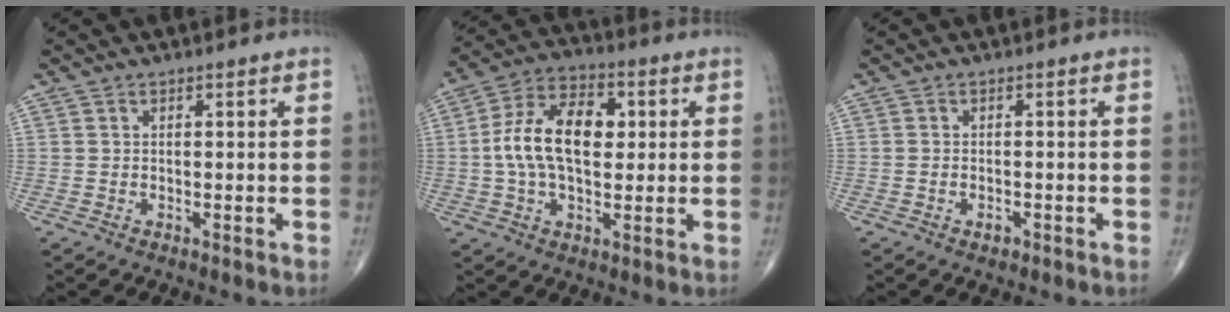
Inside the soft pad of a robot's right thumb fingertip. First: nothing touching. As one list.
[{"total": 14.1, "force": [1.2, 8.2, 11.4], "torque": [-0.196, 0.024, 0.014]}, {"total": 1.4, "force": [-0.8, 0.8, 0.8], "torque": [-0.014, 0.004, -0.011]}]